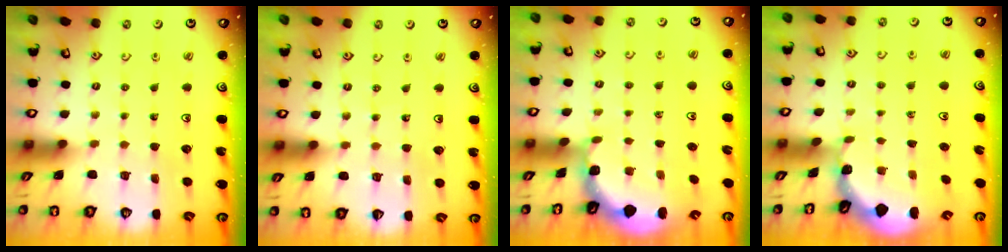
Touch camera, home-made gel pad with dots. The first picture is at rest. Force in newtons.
{"total": 2.9, "press": 2.8, "slide": 0.3}
{"total": 2.0, "press": 2.0, "slide": 0.3}
{"total": 0.7, "press": 0.7, "slide": 0.3}